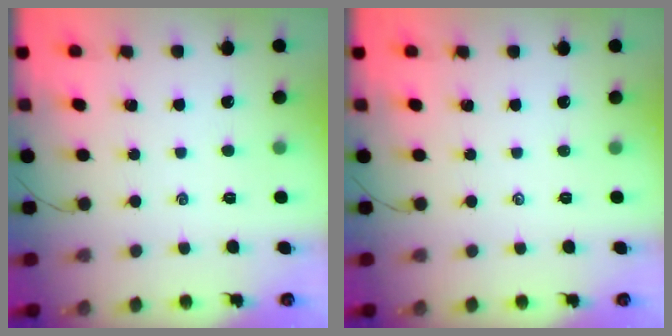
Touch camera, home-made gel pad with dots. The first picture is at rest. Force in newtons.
{"total": 0.0}